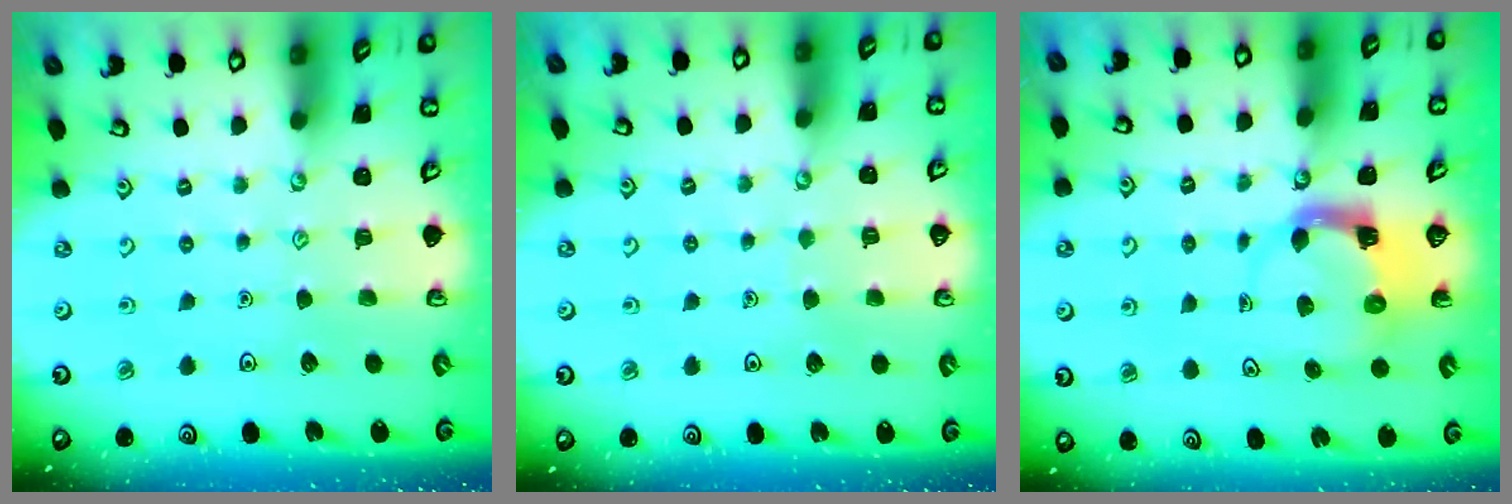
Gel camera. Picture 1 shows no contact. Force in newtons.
{"total": 2.4, "press": 2.4, "slide": 0.2}
{"total": 3.9, "press": 3.8, "slide": 0.6}